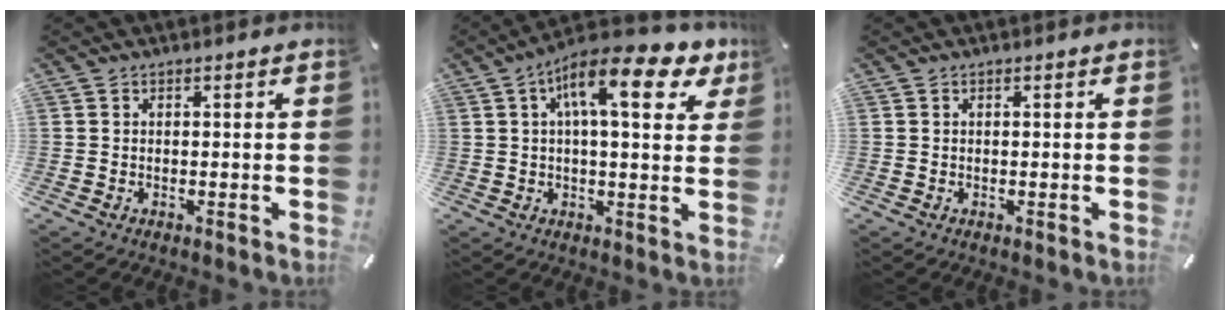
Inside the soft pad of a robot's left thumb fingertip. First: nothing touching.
{"total": 14.3, "force": [6.2, 5.1, 11.9], "torque": [-0.186, -0.016, 0.097]}
{"total": 0.0}